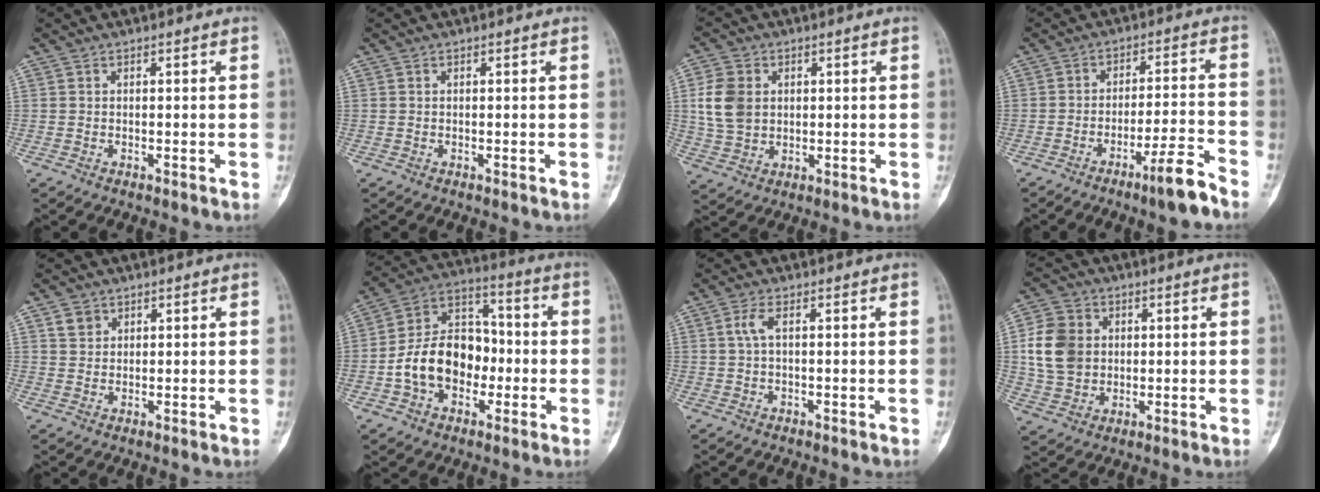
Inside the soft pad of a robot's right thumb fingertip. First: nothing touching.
{"total": 0.0}
{"total": 8.4, "force": [1.5, 6.5, 5.2], "torque": [-0.096, -0.001, 0.034]}
{"total": 8.1, "force": [-5.8, 0.3, 5.6], "torque": [-0.091, 0.042, -0.098]}
{"total": 2.6, "force": [1.5, 2.0, 0.8], "torque": [-0.002, -0.005, 0.027]}
{"total": 15.4, "force": [-3.1, 11.2, 10.1], "torque": [-0.143, 0.047, -0.060]}
{"total": 2.4, "force": [0.4, 0.8, 2.2], "torque": [-0.058, 0.008, 0.010]}
{"total": 10.8, "force": [1.5, 8.9, 6.0], "torque": [-0.098, 0.003, 0.030]}